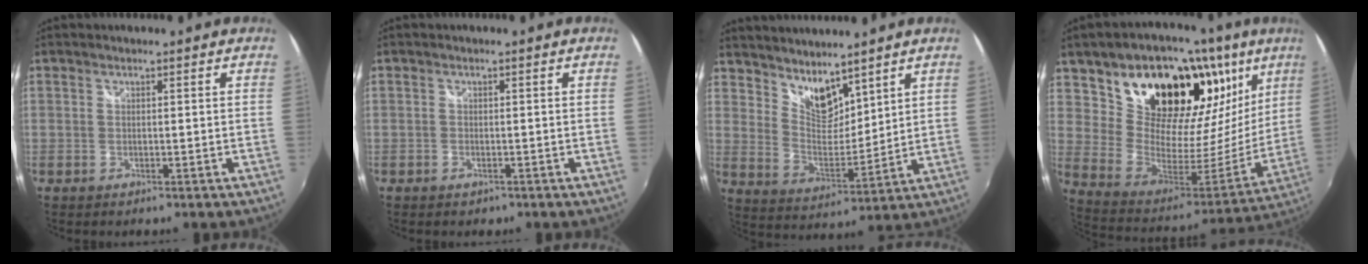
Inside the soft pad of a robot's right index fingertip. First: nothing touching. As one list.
[{"total": 1.5, "force": [-0.9, 1.1, 0.4], "torque": [-0.009, -0.001, -0.012]}, {"total": 9.4, "force": [7.7, 3.7, 3.9], "torque": [-0.060, -0.005, 0.148]}, {"total": 30.7, "force": [17.8, 18.5, 16.9], "torque": [-0.312, 0.014, 0.310]}]